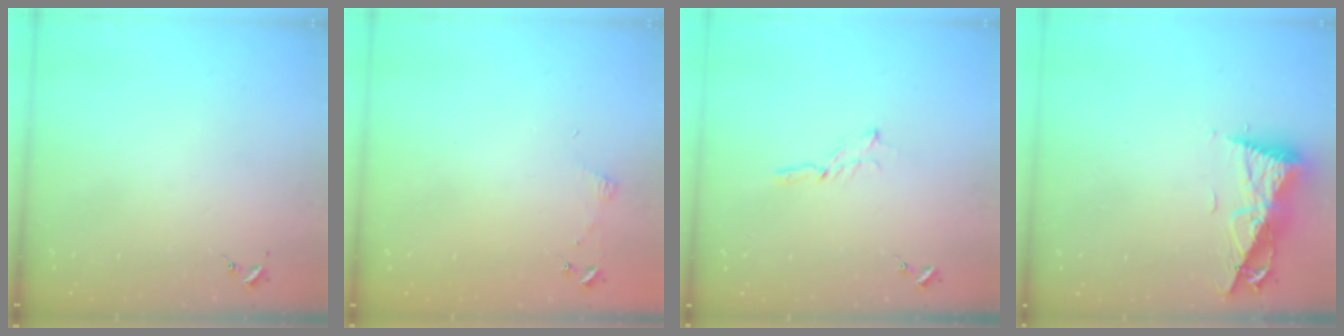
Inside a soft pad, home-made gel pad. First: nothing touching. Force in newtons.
{"total": 3.6, "press": 3.6, "slide": 0.4}
{"total": 3.5, "press": 3.5, "slide": 0.1}
{"total": 10.4, "press": 10.3, "slide": 1.4}